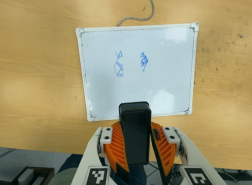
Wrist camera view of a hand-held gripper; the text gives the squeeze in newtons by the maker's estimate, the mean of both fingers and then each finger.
{"total": 10.1, "left": 9.8, "right": 10.5}